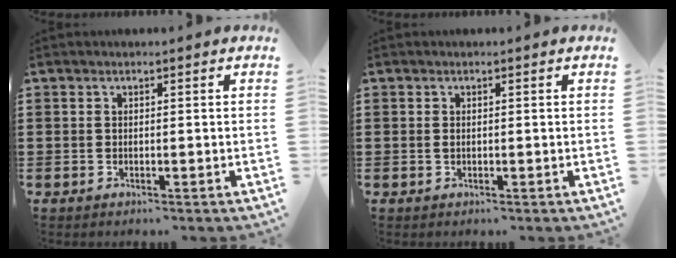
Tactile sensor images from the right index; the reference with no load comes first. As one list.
[{"total": 0.6, "force": [0.0, 0.2, 0.5], "torque": [-0.014, -0.004, 0.000]}]